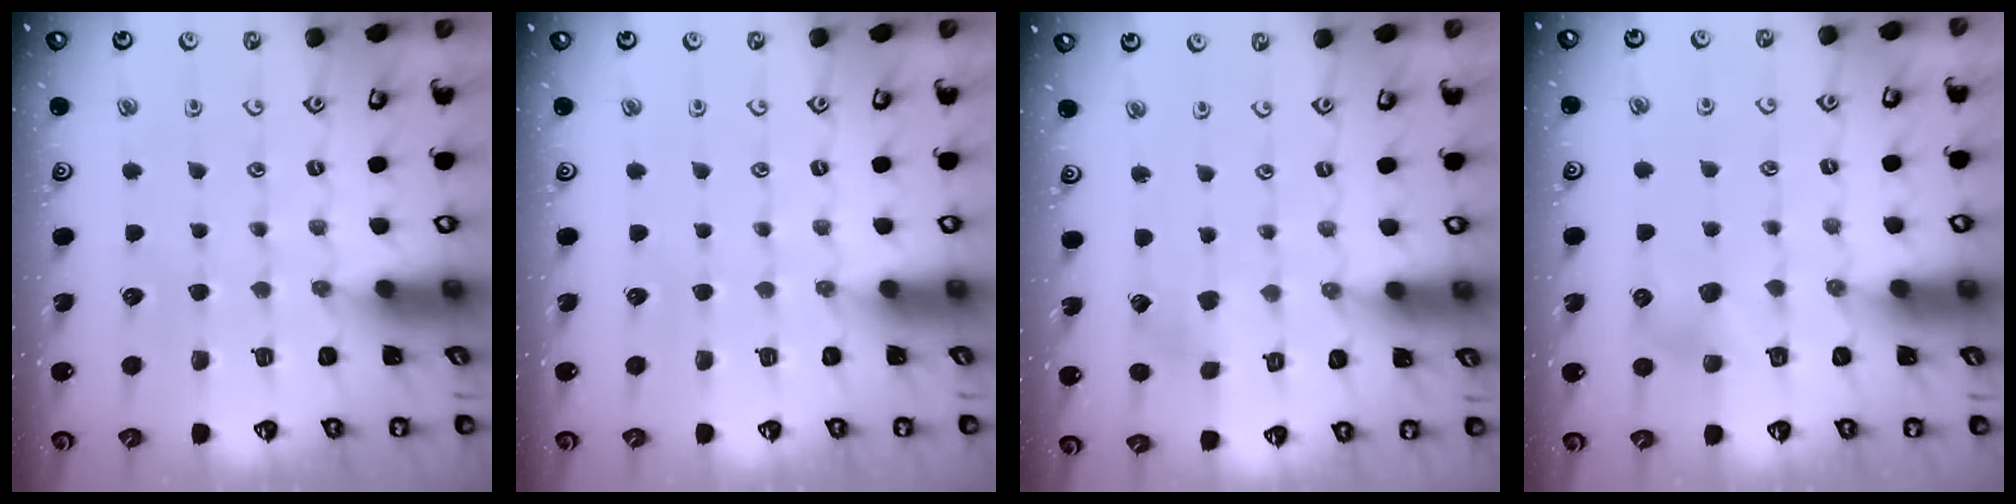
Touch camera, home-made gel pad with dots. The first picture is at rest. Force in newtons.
{"total": 0.0}
{"total": 1.8, "press": 1.8, "slide": 0.1}
{"total": 5.4, "press": 5.4, "slide": 0.6}